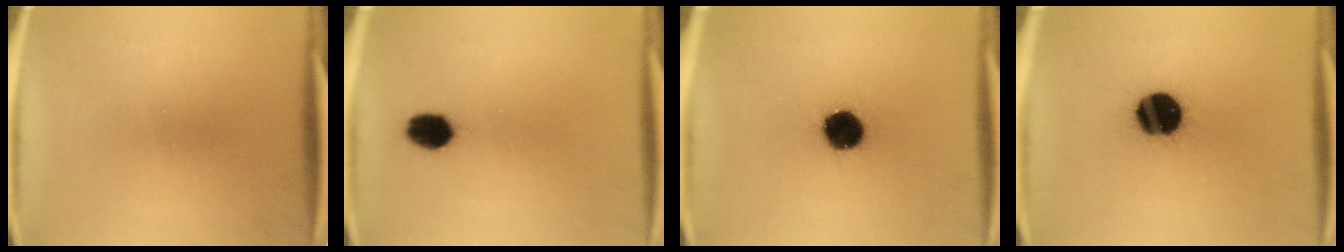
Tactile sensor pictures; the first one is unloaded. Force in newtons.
{"total": 5.6}
{"total": 12.3}
{"total": 16.0}